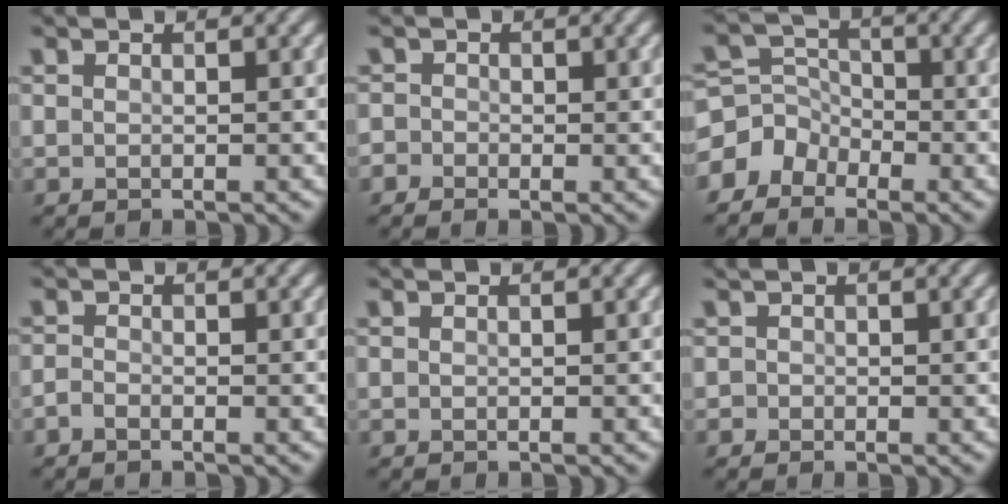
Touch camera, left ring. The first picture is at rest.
{"total": 1.6, "force": [-0.2, 1.5, 0.4], "torque": [0.005, 0.007, -0.023]}
{"total": 3.7, "force": [-2.3, 2.7, 0.9], "torque": [0.004, 0.013, -0.057]}
{"total": 0.7, "force": [-0.5, 0.3, 0.4], "torque": [-0.010, -0.002, -0.014]}
{"total": 0.0}
{"total": 0.7, "force": [0.0, 0.7, 0.1], "torque": [0.003, -0.005, -0.007]}